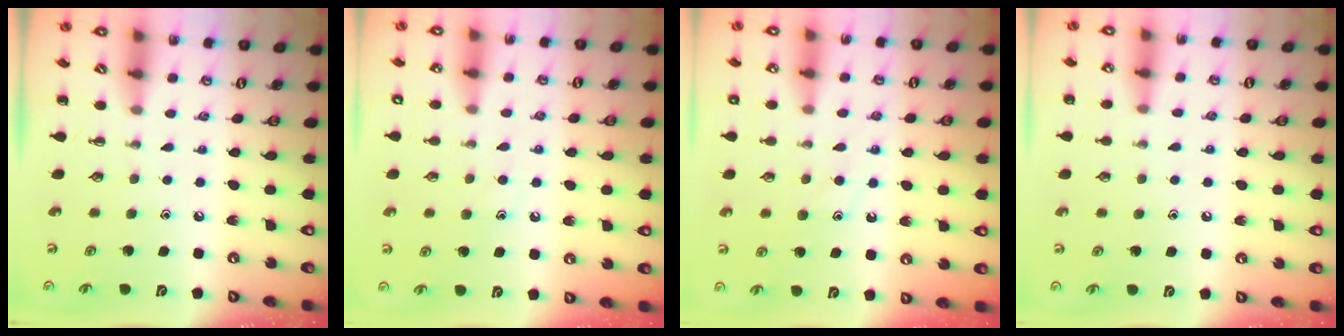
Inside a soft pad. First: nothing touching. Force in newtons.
{"total": 7.0, "press": 6.9, "slide": 1.2}
{"total": 9.5, "press": 9.5, "slide": 0.7}
{"total": 6.1, "press": 5.8, "slide": 2.0}